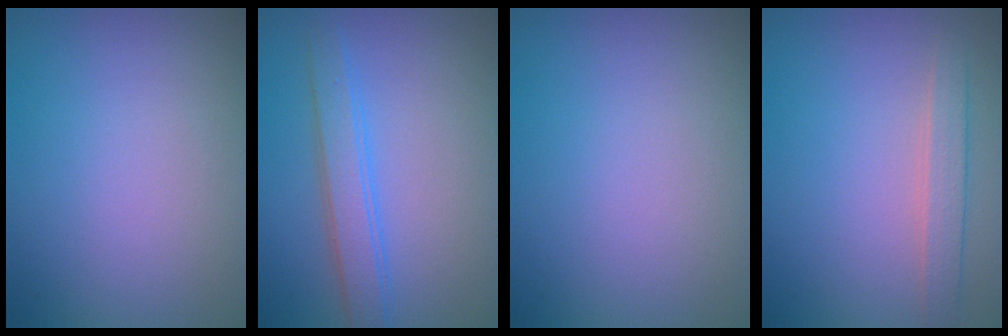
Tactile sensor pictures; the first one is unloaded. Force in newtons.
{"total": 3.0, "press": 2.9, "slide": 0.2}
{"total": 0.0}
{"total": 1.9, "press": 1.9, "slide": 0.1}